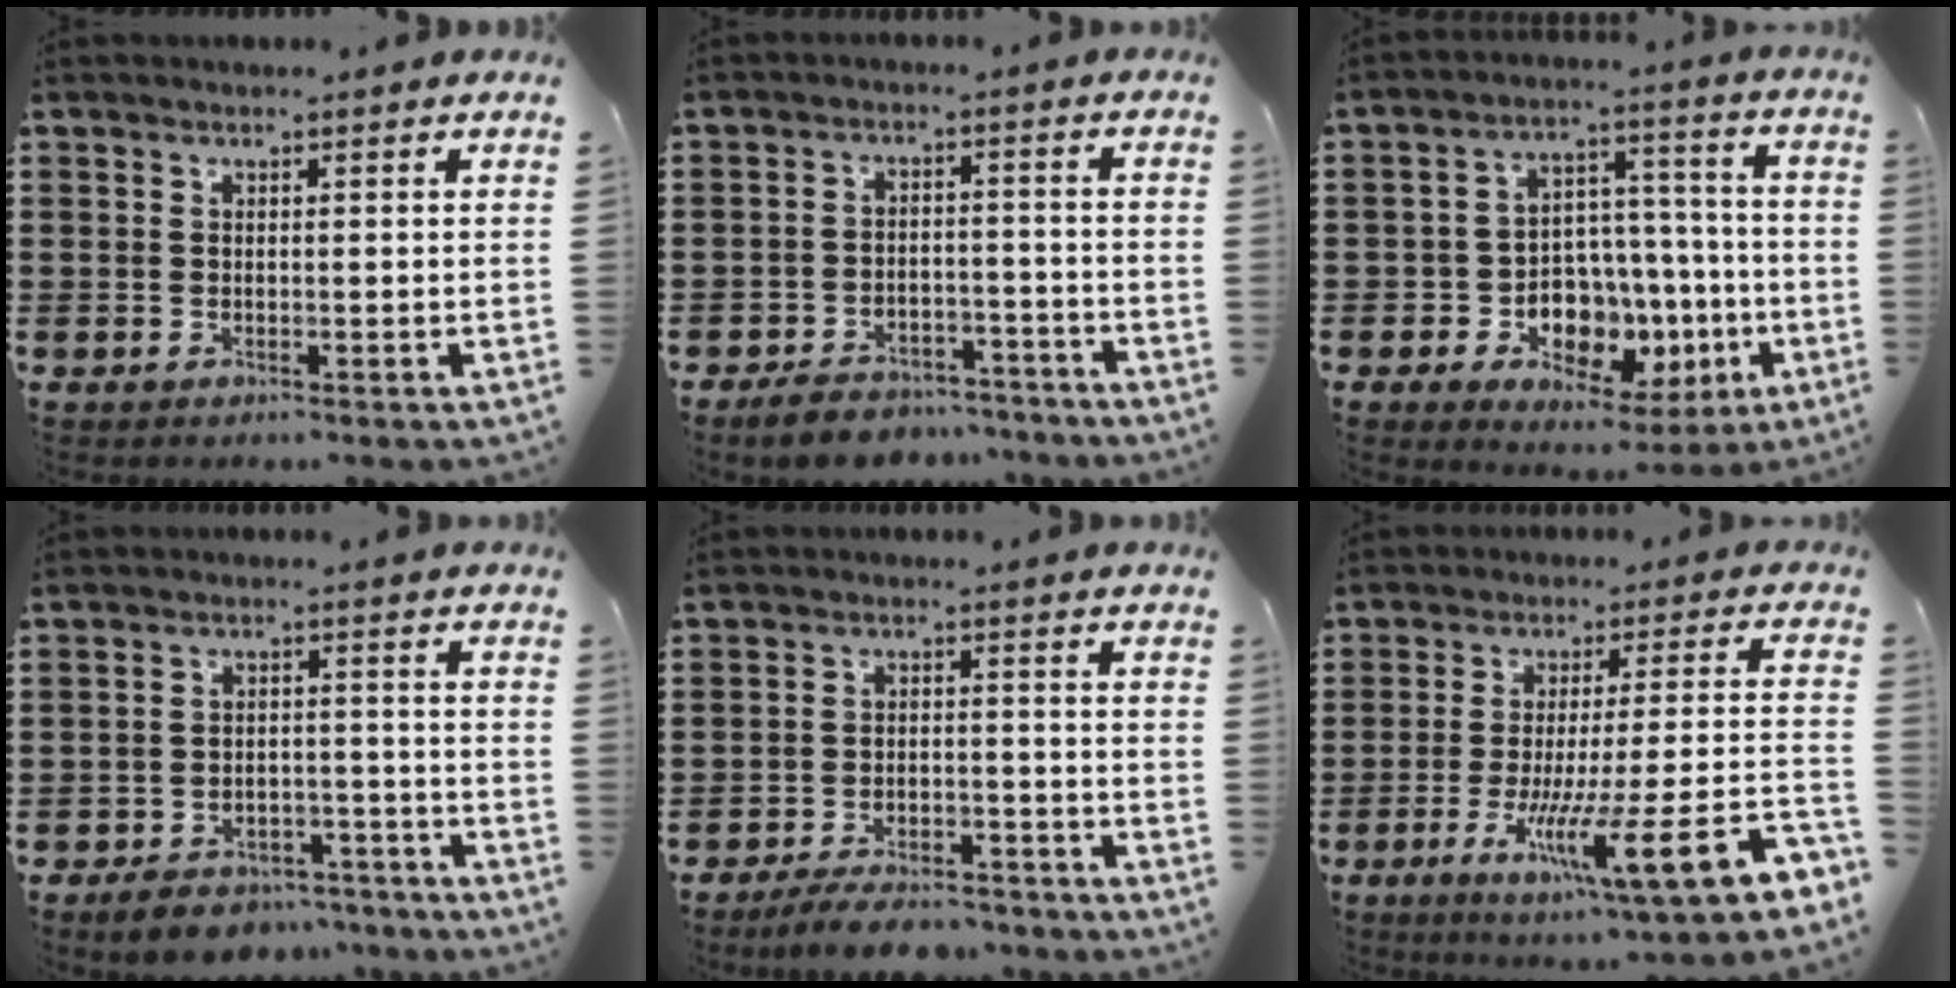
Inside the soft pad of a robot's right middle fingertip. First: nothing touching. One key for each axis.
{"total": 5.0, "fx": -4.8, "fy": 1.0, "fz": 0.8, "tx": -0.023, "ty": 0.010, "tz": -0.099}
{"total": 8.6, "fx": -2.8, "fy": 6.8, "fz": 4.4, "tx": -0.072, "ty": 0.012, "tz": -0.040}
{"total": 5.2, "fx": -4.9, "fy": 1.2, "fz": 1.1, "tx": -0.025, "ty": 0.011, "tz": -0.099}
{"total": 5.5, "fx": -5.1, "fy": 0.8, "fz": 1.7, "tx": -0.032, "ty": 0.001, "tz": -0.099}
{"total": 12.1, "fx": -6.5, "fy": 0.1, "fz": 10.3, "tx": -0.153, "ty": -0.026, "tz": -0.119}